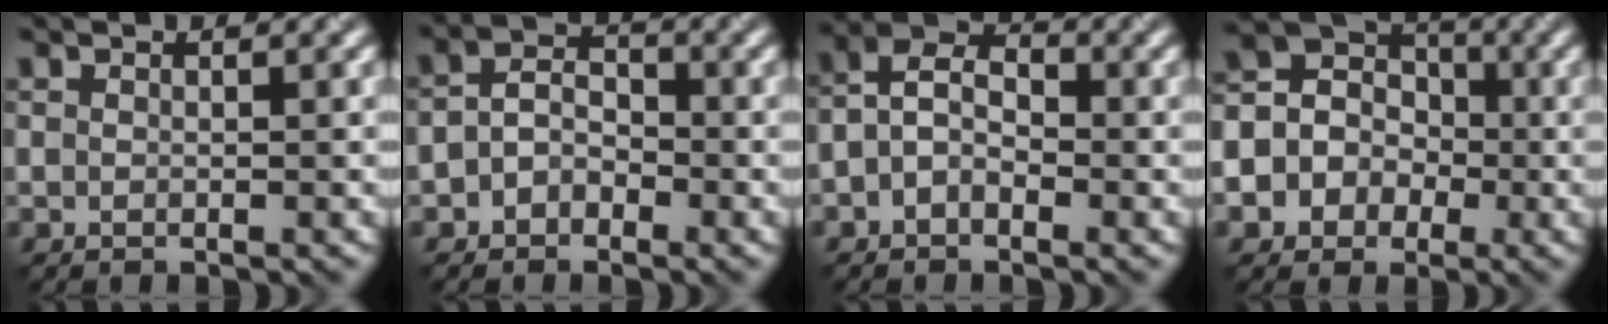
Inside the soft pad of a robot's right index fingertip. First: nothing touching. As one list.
[{"total": 2.6, "force": [-1.1, 2.0, 1.3], "torque": [-0.024, 0.007, -0.029]}, {"total": 3.6, "force": [-0.7, 2.4, 2.6], "torque": [-0.049, 0.012, -0.026]}, {"total": 8.7, "force": [-2.1, 8.0, 2.7], "torque": [-0.068, 0.017, -0.061]}]